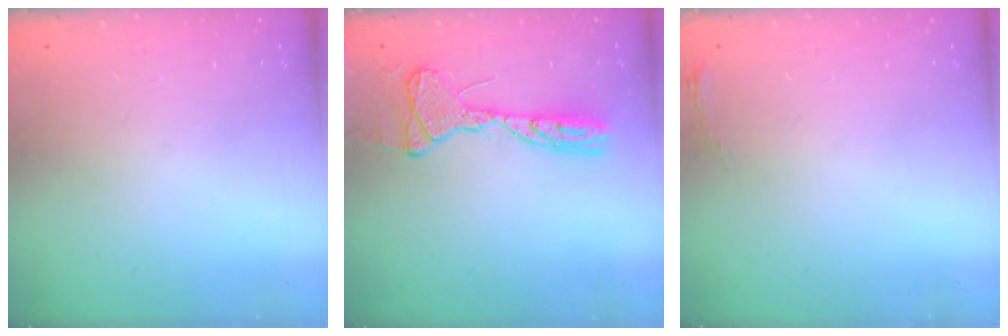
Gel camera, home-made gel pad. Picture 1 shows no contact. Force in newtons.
{"total": 14.3, "press": 14.3, "slide": 0.8}
{"total": 3.6, "press": 3.5, "slide": 0.5}